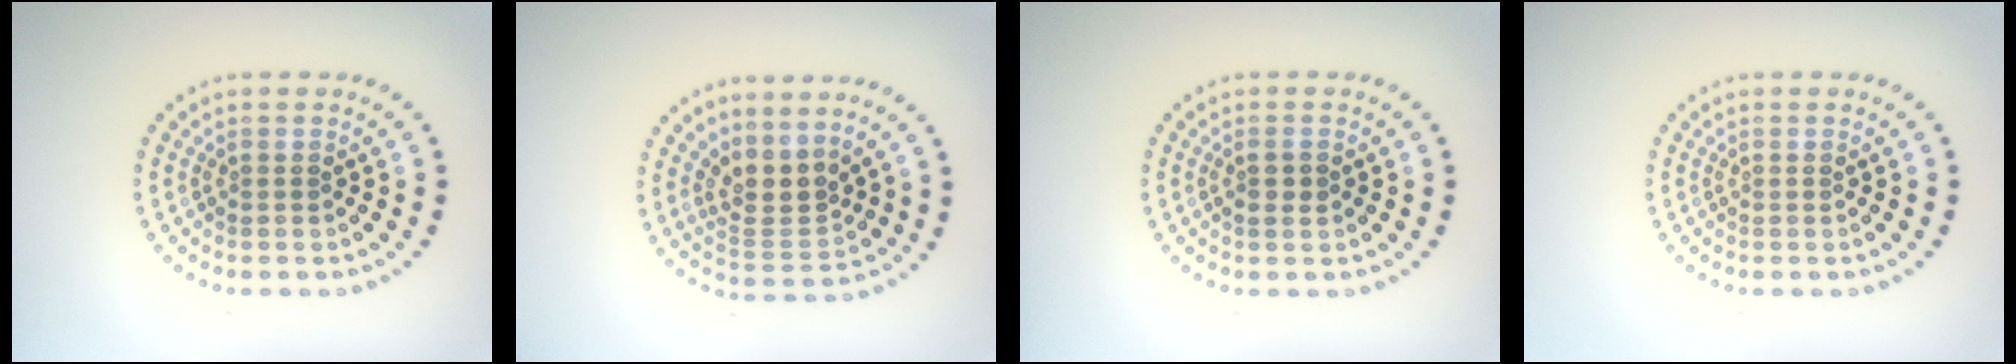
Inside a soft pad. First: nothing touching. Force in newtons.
{"total": 3.0, "press": 2.3, "slide": 1.9}
{"total": 1.2, "press": 1.2, "slide": 0.3}
{"total": 0.0}